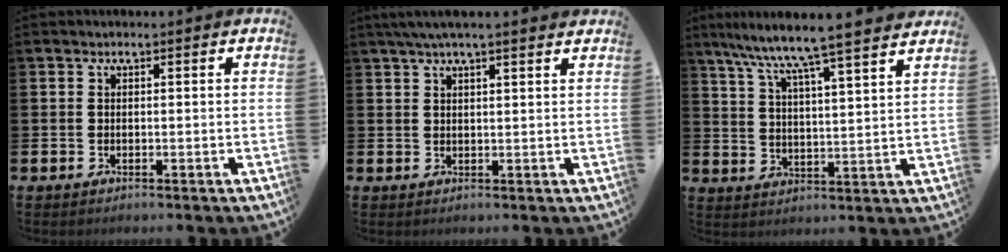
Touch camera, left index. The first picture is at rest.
{"total": 3.5, "force": [2.9, 0.1, 1.8], "torque": [-0.035, -0.003, 0.051]}
{"total": 8.6, "force": [8.0, -0.2, 3.2], "torque": [-0.076, -0.062, 0.131]}